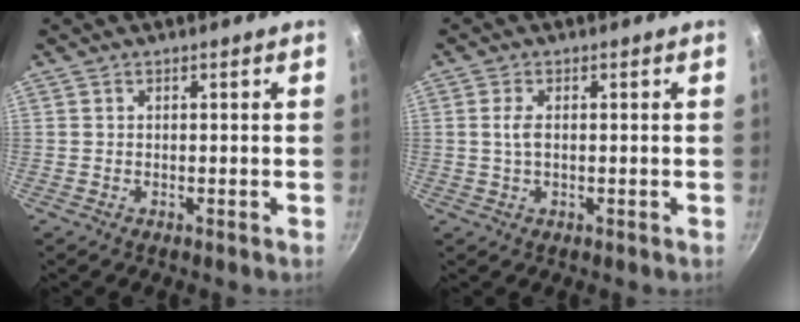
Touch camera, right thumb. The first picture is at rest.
{"total": 2.5, "force": [0.2, 1.1, 2.2], "torque": [-0.049, 0.001, 0.004]}